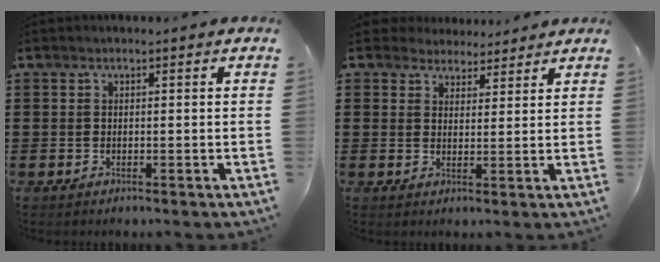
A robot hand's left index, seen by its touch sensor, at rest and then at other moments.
{"total": 3.4, "force": [2.9, 1.6, -0.4], "torque": [-0.007, 0.003, 0.056]}